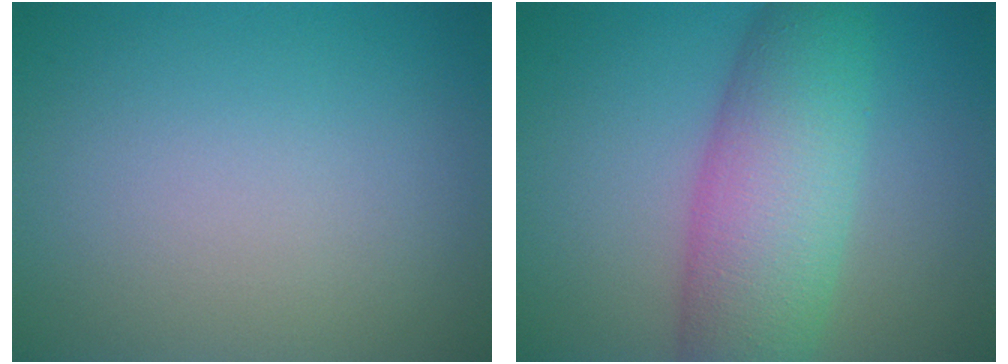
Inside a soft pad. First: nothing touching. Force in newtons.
{"total": 8.3, "press": 8.3, "slide": 0.1}